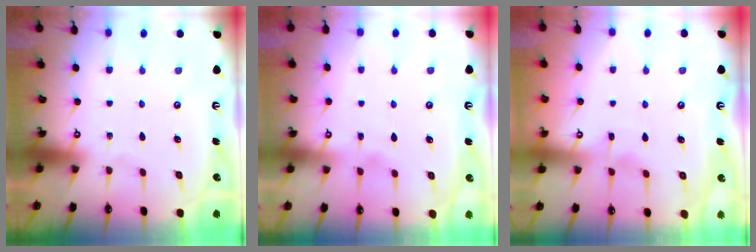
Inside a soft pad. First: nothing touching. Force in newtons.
{"total": 2.0, "press": 2.0, "slide": 0.1}
{"total": 2.9, "press": 2.9, "slide": 0.4}